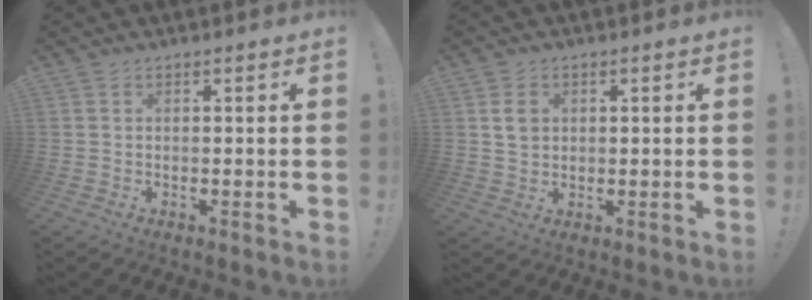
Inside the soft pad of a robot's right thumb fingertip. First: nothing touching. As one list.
[{"total": 3.9, "force": [1.1, 3.2, 1.9], "torque": [-0.020, -0.001, 0.018]}]